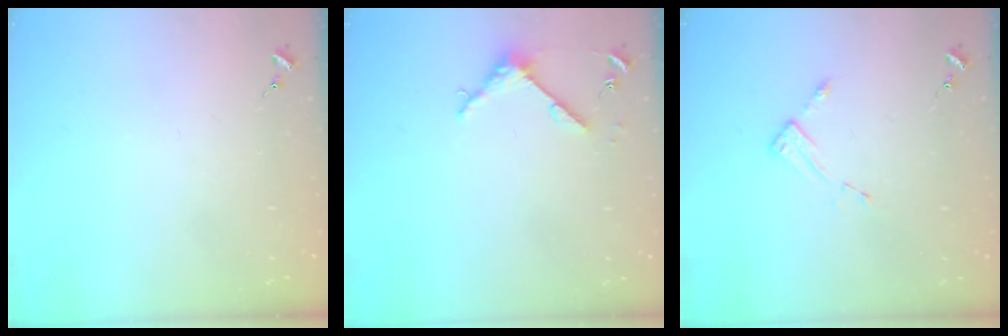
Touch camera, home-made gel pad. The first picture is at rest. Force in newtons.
{"total": 4.5, "press": 4.5, "slide": 0.5}
{"total": 2.7, "press": 2.7, "slide": 0.4}